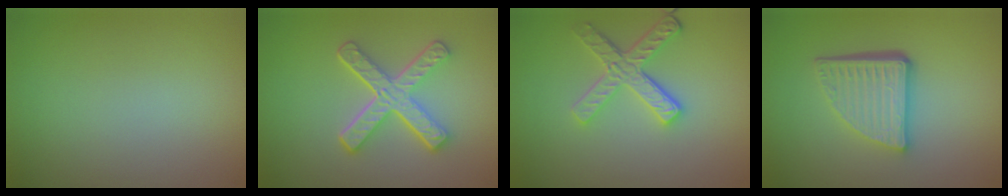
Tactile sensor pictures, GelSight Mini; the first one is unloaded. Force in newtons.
{"total": 5.1, "press": 3.9, "slide": 3.3}
{"total": 3.9, "press": 3.2, "slide": 2.2}
{"total": 5.6, "press": 3.7, "slide": 4.1}